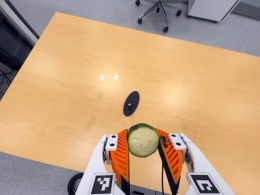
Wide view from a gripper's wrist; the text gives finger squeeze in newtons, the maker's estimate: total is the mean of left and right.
{"total": 12.3, "left": 13.4, "right": 11.1}